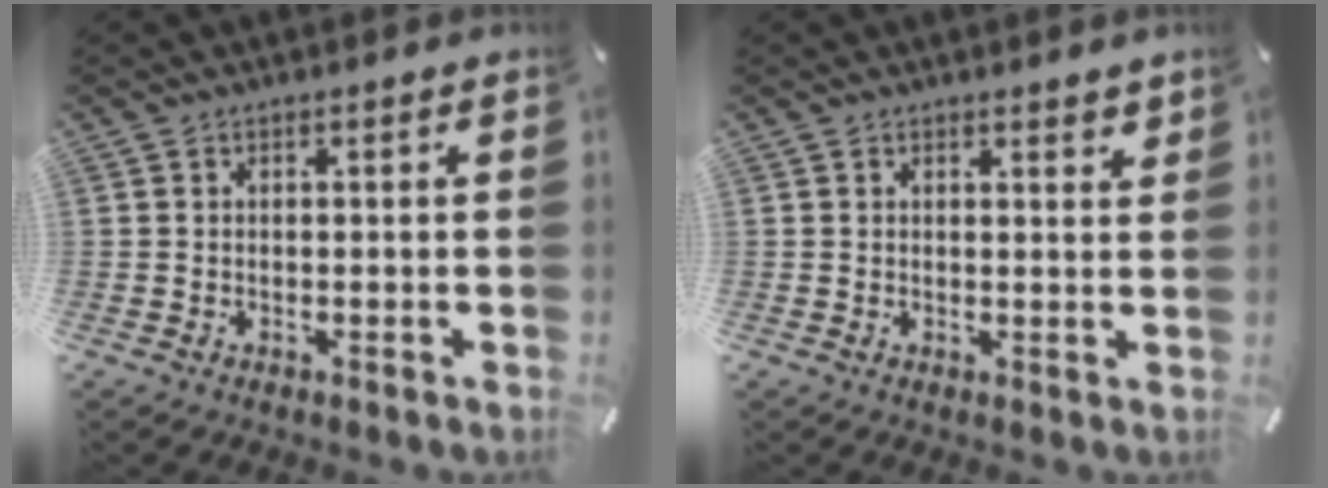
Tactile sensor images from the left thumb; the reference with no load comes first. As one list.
[{"total": 1.6, "force": [1.5, 0.2, 0.5], "torque": [-0.004, -0.010, 0.026]}]